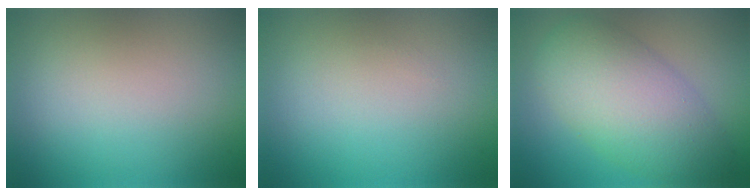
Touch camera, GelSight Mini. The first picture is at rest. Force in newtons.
{"total": 0.0}
{"total": 8.0, "press": 8.0, "slide": 0.3}